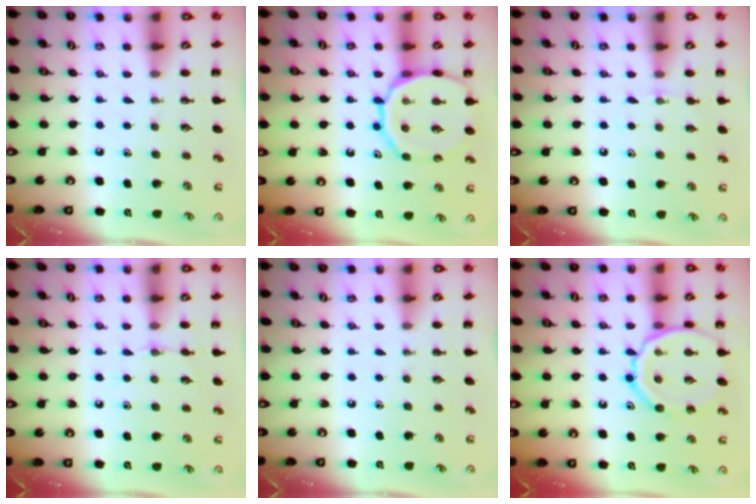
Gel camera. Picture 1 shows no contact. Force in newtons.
{"total": 15.9, "press": 15.7, "slide": 2.3}
{"total": 5.6, "press": 5.5, "slide": 1.1}
{"total": 3.9, "press": 3.6, "slide": 1.4}
{"total": 0.0}
{"total": 15.3, "press": 15.2, "slide": 2.1}